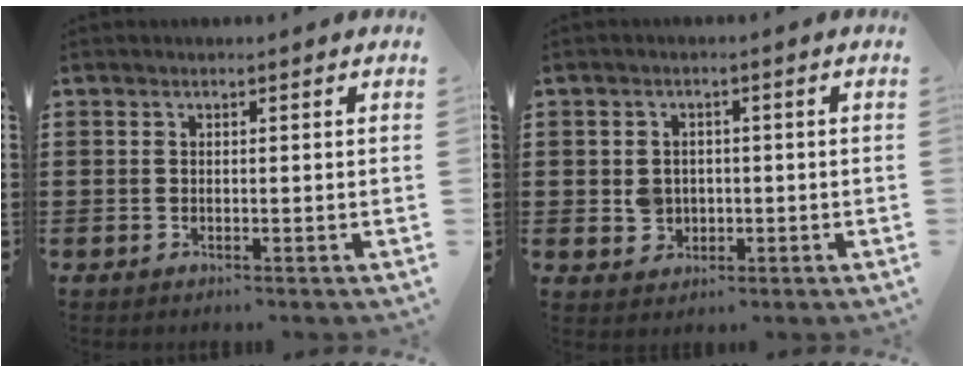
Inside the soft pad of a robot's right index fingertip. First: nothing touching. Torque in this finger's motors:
{"motor_torque": [0.11, 0.24, 0.04, 0.00]}